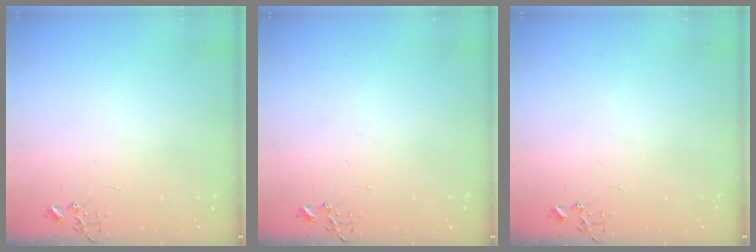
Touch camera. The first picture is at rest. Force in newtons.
{"total": 0.0}
{"total": 0.0}